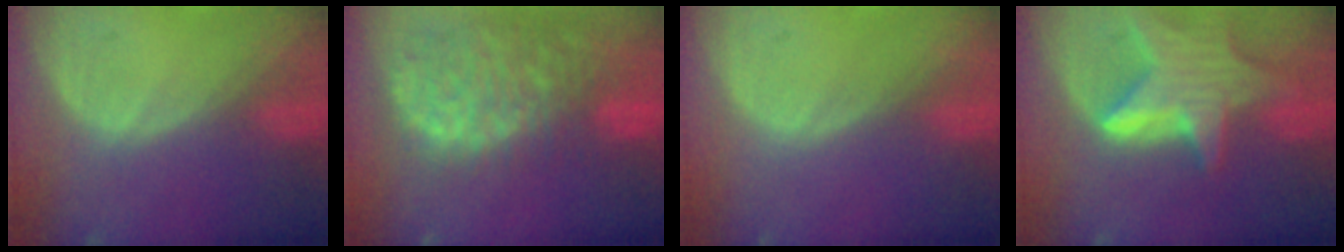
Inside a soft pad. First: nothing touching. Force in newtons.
{"total": 13.3, "press": 11.1, "slide": 7.4}
{"total": 0.0}
{"total": 9.3, "press": 9.3, "slide": 0.8}